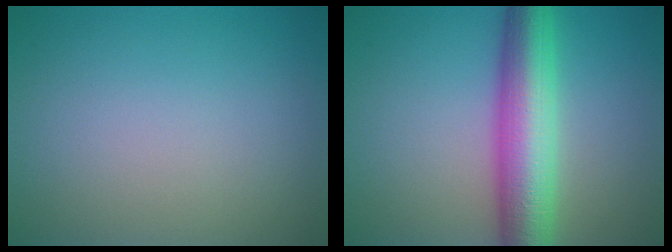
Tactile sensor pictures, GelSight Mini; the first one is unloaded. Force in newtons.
{"total": 8.2, "press": 8.2, "slide": 0.2}